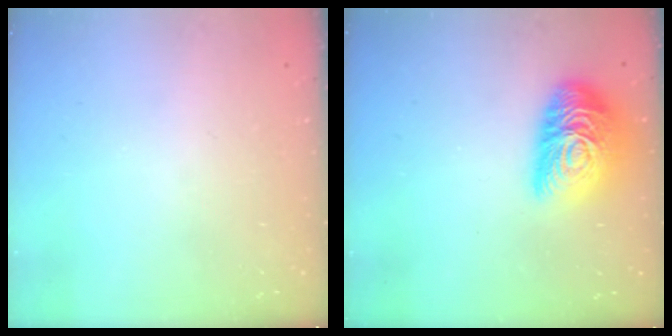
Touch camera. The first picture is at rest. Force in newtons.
{"total": 17.5, "press": 17.4, "slide": 1.5}